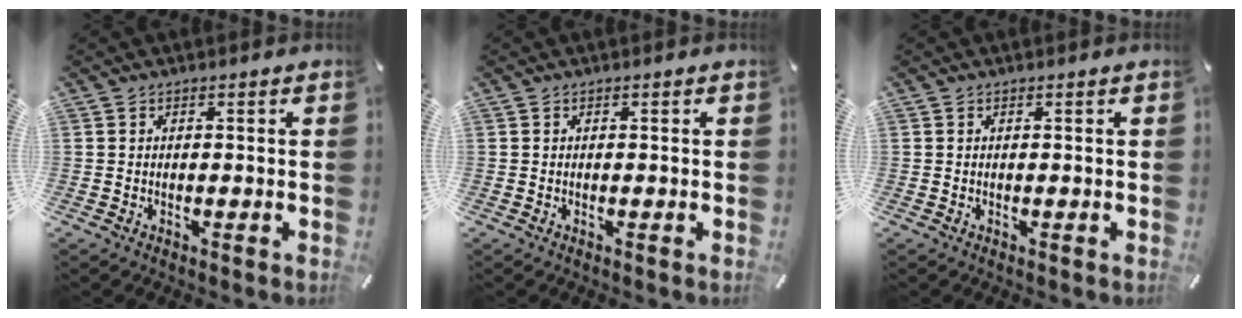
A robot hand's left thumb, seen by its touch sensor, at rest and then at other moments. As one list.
[{"total": 0.0}, {"total": 0.0}]